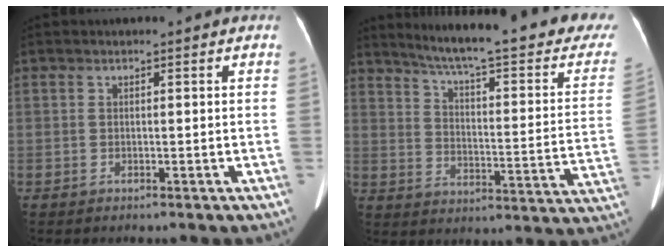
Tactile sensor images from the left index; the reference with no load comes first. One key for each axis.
{"total": 27.1, "fx": 23.3, "fy": 2.4, "fz": 13.5, "tx": -0.192, "ty": -0.073, "tz": 0.287}